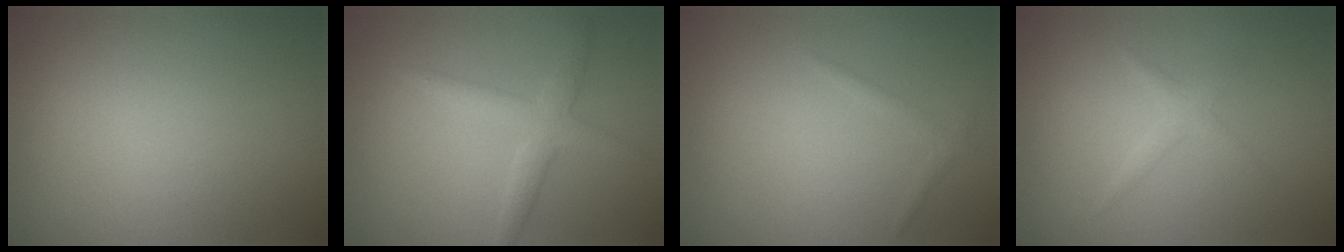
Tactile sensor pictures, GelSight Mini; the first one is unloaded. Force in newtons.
{"total": 2.9, "press": 2.9, "slide": 0.3}
{"total": 0.9, "press": 0.9, "slide": 0.1}
{"total": 1.3, "press": 1.3, "slide": 0.1}